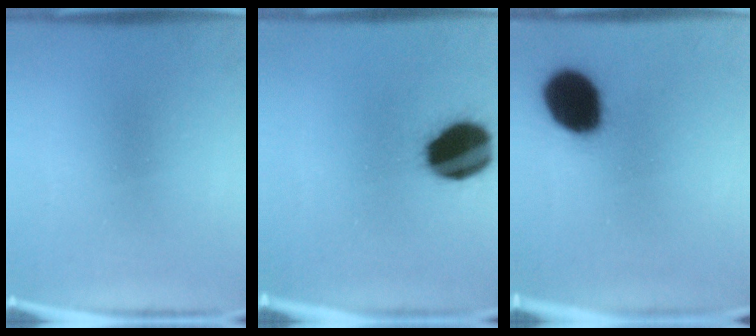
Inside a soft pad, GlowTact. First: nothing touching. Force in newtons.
{"total": 15.7}
{"total": 17.3}